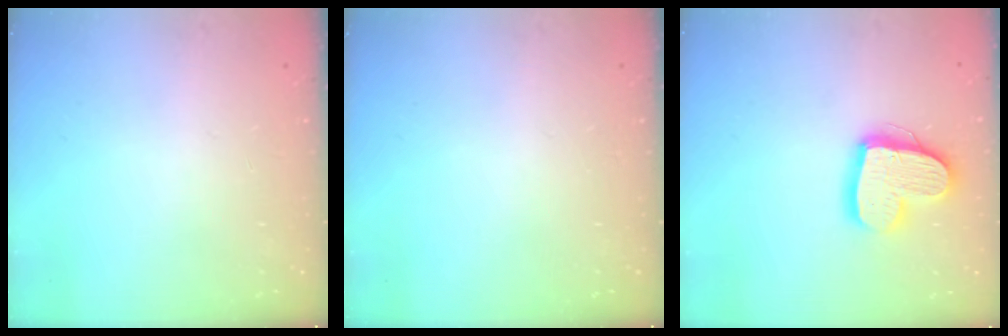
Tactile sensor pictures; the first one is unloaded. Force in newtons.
{"total": 0.0}
{"total": 16.0, "press": 16.0, "slide": 1.5}